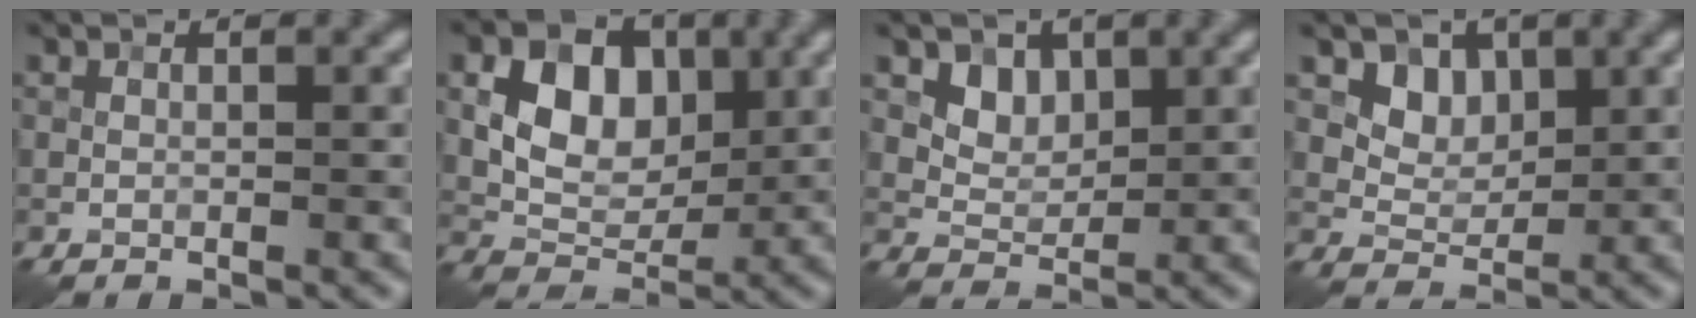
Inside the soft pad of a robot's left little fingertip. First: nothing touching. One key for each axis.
{"total": 6.9, "fx": 1.5, "fy": 4.9, "fz": 4.6, "tx": -0.074, "ty": 0.000, "tz": 0.024}
{"total": 2.9, "fx": 1.4, "fy": 2.1, "fz": 1.3, "tx": -0.025, "ty": -0.015, "tz": 0.031}
{"total": 3.4, "fx": 1.7, "fy": 2.6, "fz": 1.5, "tx": -0.031, "ty": -0.019, "tz": 0.040}